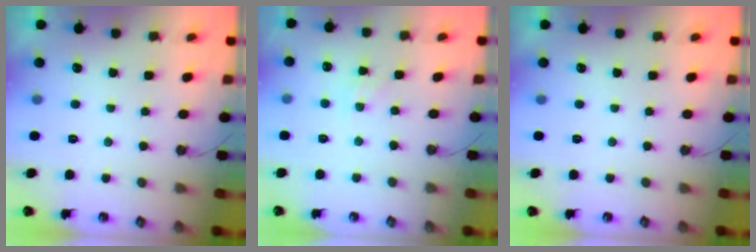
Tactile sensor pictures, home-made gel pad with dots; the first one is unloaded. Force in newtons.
{"total": 2.8, "press": 2.8, "slide": 0.5}
{"total": 0.0}